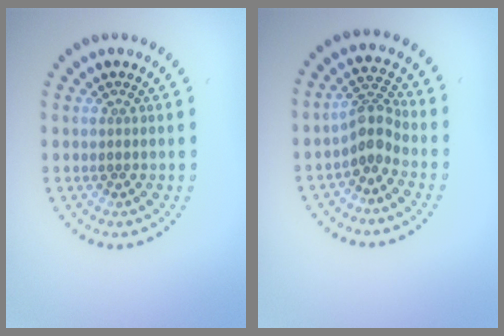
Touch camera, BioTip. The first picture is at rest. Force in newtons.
{"total": 2.7, "press": 2.0, "slide": 1.7}